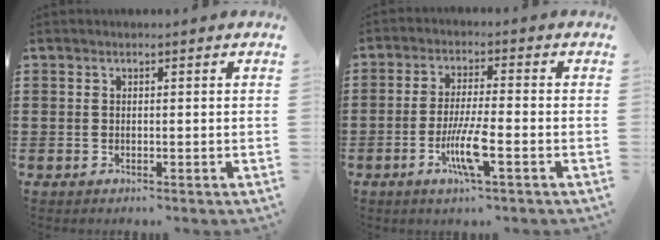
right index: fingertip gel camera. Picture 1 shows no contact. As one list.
[{"total": 7.0, "force": [-2.7, 0.9, 6.4], "torque": [-0.131, -0.015, -0.053]}]